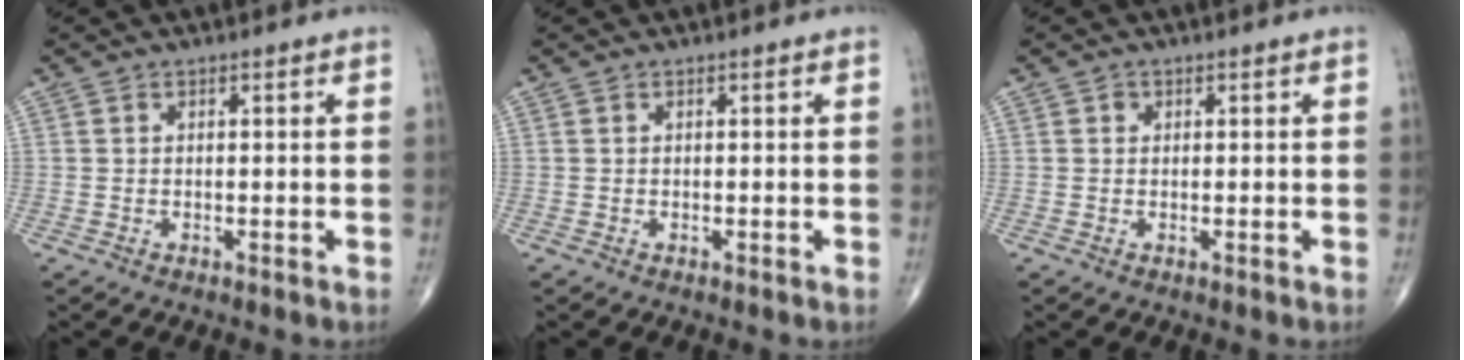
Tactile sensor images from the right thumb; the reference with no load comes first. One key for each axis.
{"total": 0.0}
{"total": 0.7, "fx": 0.2, "fy": 0.7, "fz": 0.2, "tx": 0.003, "ty": 0.001, "tz": 0.002}